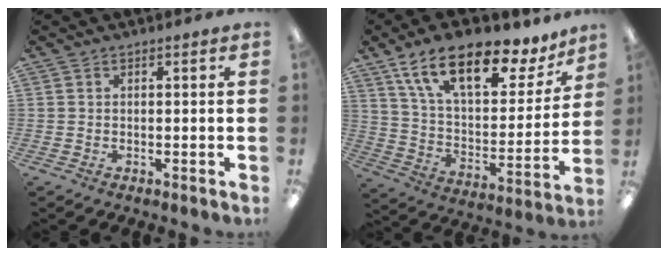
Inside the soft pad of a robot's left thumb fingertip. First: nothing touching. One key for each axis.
{"total": 20.3, "fx": 13.7, "fy": 8.3, "fz": 12.5, "tx": -0.209, "ty": -0.082, "tz": 0.235}